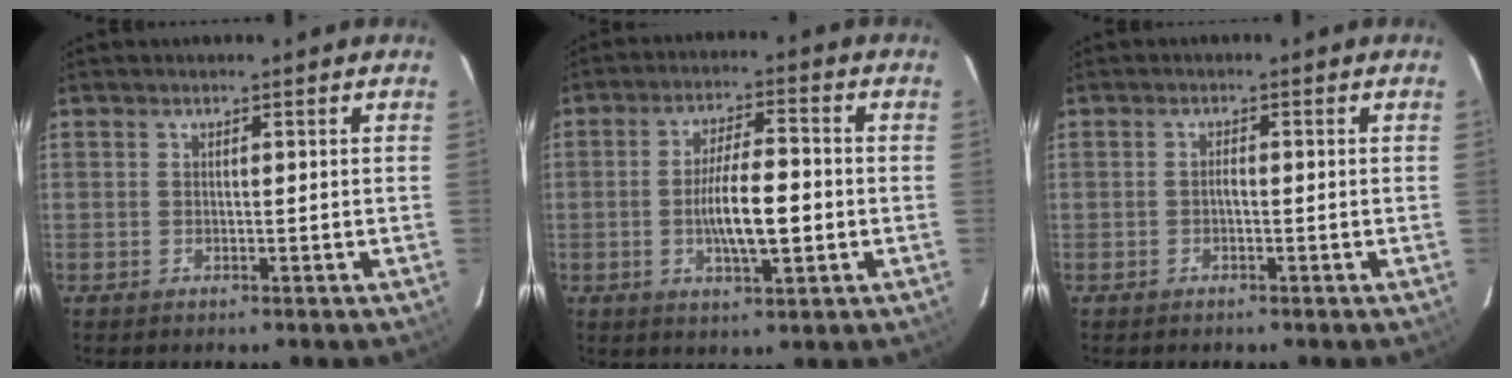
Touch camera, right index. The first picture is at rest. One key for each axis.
{"total": 9.3, "fx": -1.7, "fy": 2.3, "fz": 8.9, "tx": -0.162, "ty": -0.005, "tz": -0.025}
{"total": 0.8, "fx": -0.4, "fy": 0.3, "fz": 0.6, "tx": -0.012, "ty": 0.006, "tz": -0.008}